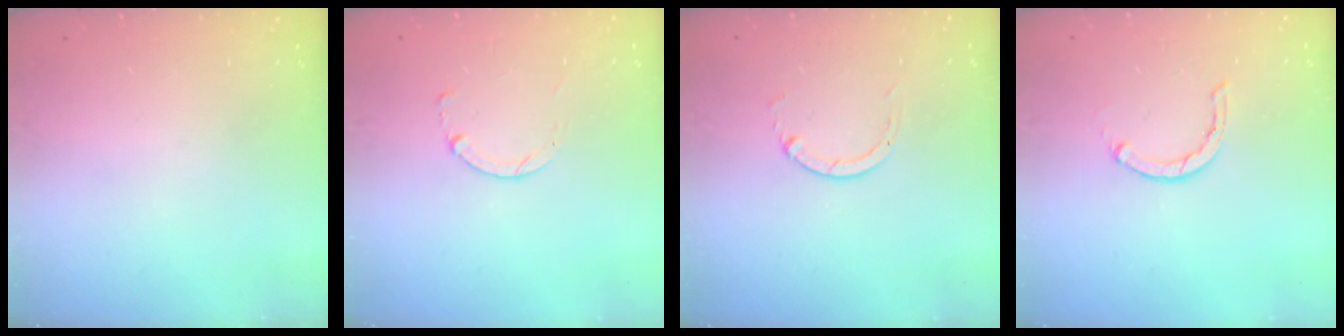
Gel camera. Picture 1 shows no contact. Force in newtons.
{"total": 0.0}
{"total": 1.3, "press": 1.3, "slide": 0.2}
{"total": 1.6, "press": 1.5, "slide": 0.4}